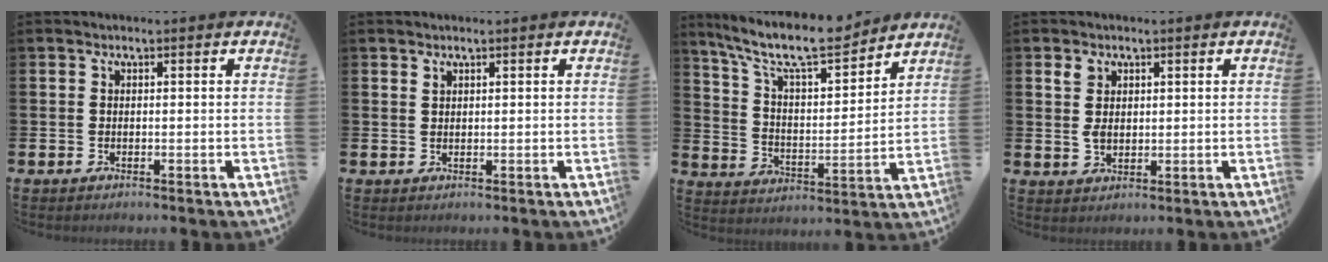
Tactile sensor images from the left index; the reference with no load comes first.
{"total": 1.0, "force": [0.9, 0.4, 0.2], "torque": [0.007, -0.003, 0.013]}
{"total": 11.0, "force": [9.7, 2.3, 4.5], "torque": [-0.107, -0.064, 0.166]}
{"total": 3.0, "force": [1.4, 2.1, 1.5], "torque": [-0.015, 0.000, 0.021]}